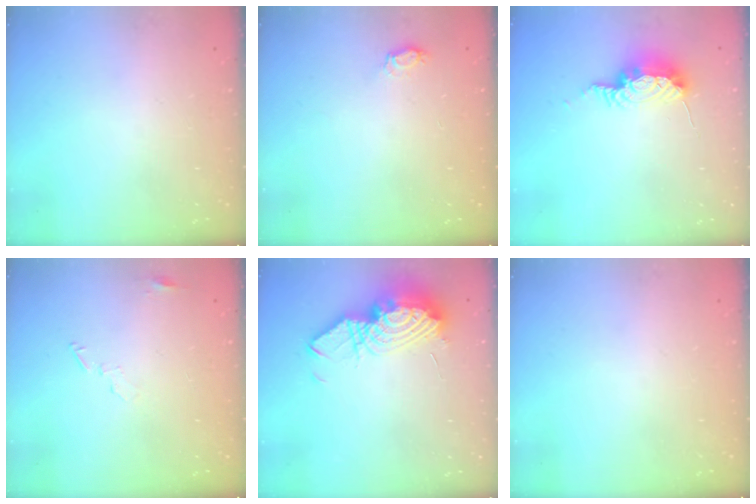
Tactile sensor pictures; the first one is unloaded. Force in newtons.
{"total": 4.7, "press": 4.4, "slide": 1.5}
{"total": 8.2, "press": 8.1, "slide": 1.5}
{"total": 5.4, "press": 5.3, "slide": 0.4}
{"total": 14.6, "press": 14.5, "slide": 1.3}
{"total": 0.0}